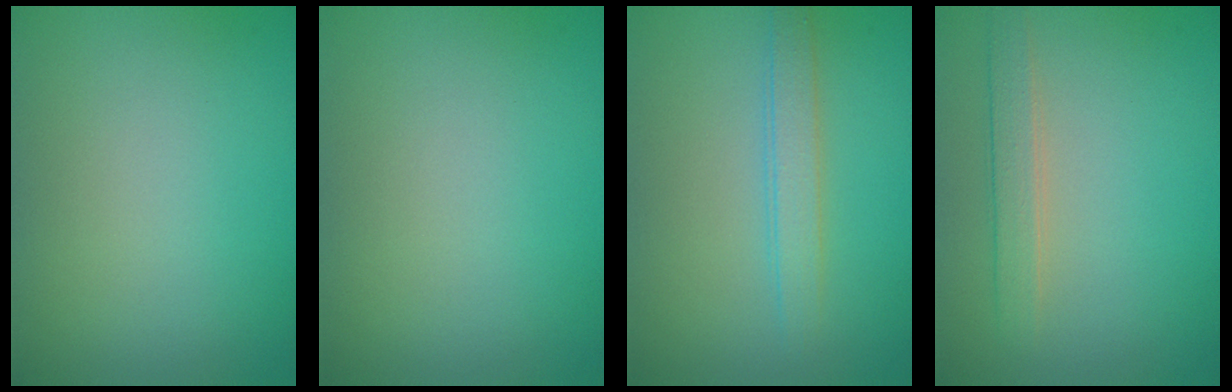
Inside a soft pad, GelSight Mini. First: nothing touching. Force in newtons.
{"total": 0.0}
{"total": 2.2, "press": 2.2, "slide": 0.1}
{"total": 2.2, "press": 2.2, "slide": 0.1}